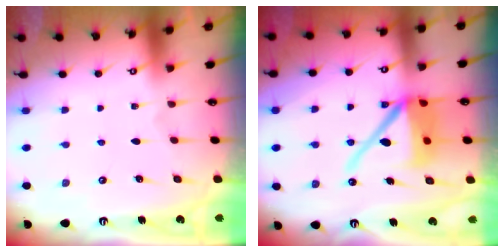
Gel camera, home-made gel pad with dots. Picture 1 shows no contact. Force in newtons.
{"total": 13.7, "press": 13.6, "slide": 1.7}